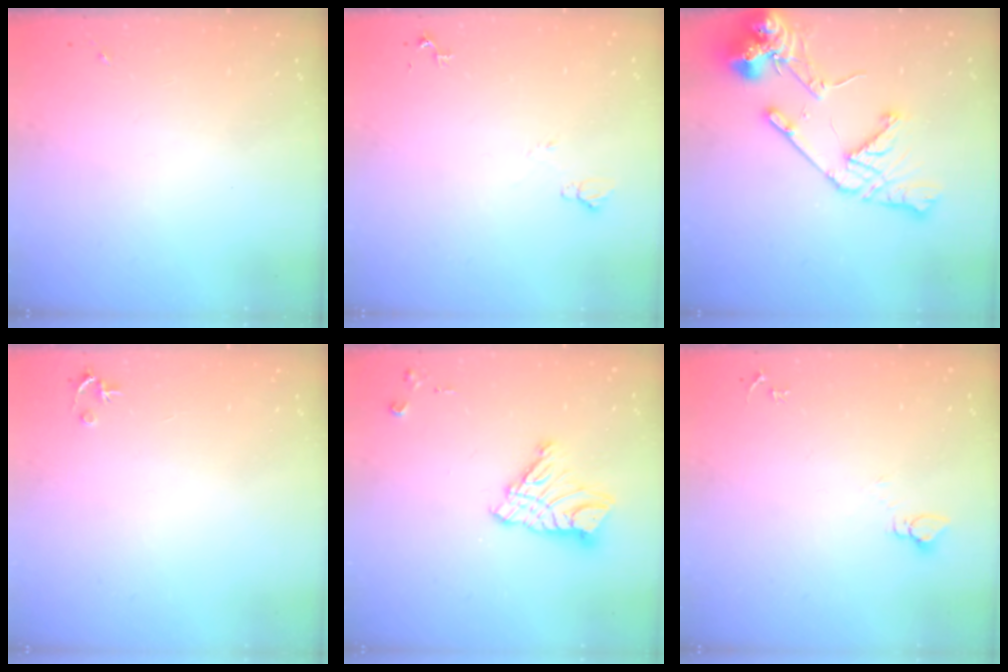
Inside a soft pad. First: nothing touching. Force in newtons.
{"total": 5.1, "press": 5.1, "slide": 0.7}
{"total": 16.2, "press": 16.0, "slide": 2.5}
{"total": 3.5, "press": 3.5, "slide": 0.4}
{"total": 11.6, "press": 11.6, "slide": 1.0}
{"total": 2.7, "press": 2.7, "slide": 0.2}